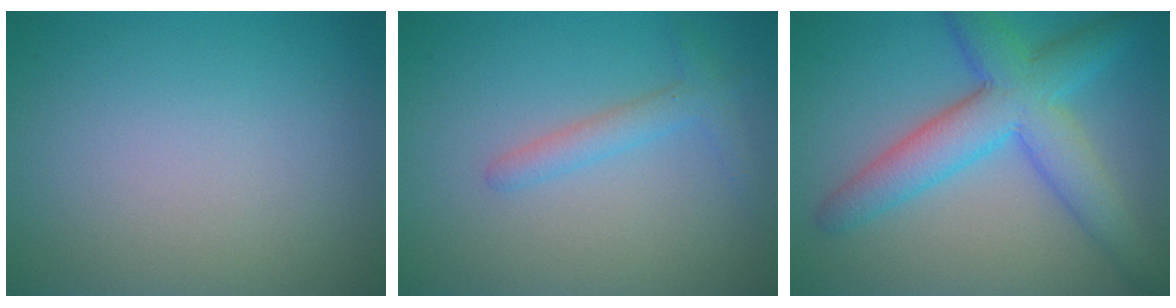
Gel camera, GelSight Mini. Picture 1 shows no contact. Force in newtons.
{"total": 2.1, "press": 2.1, "slide": 0.0}
{"total": 7.0, "press": 7.0, "slide": 0.1}